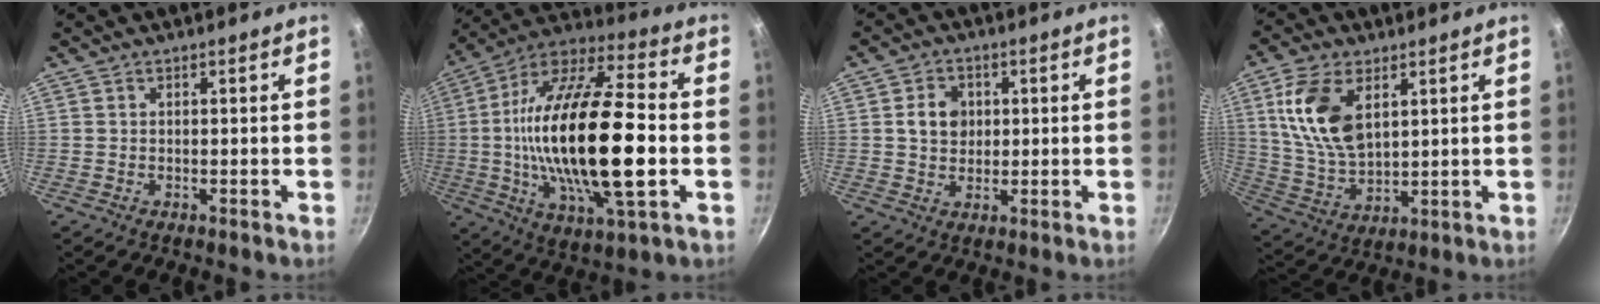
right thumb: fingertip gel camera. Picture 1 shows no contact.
{"total": 28.2, "force": [-2.0, 9.9, 26.3], "torque": [-0.489, 0.016, -0.044]}
{"total": 5.7, "force": [0.9, 4.8, 3.0], "torque": [-0.027, 0.003, 0.011]}
{"total": 13.7, "force": [4.7, 7.7, 10.3], "torque": [-0.190, -0.021, 0.100]}